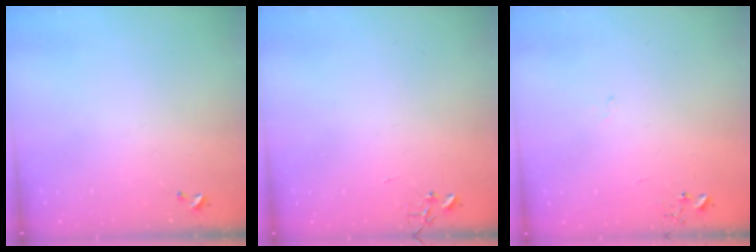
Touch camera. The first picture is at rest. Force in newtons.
{"total": 0.0}
{"total": 5.8, "press": 5.8, "slide": 0.7}